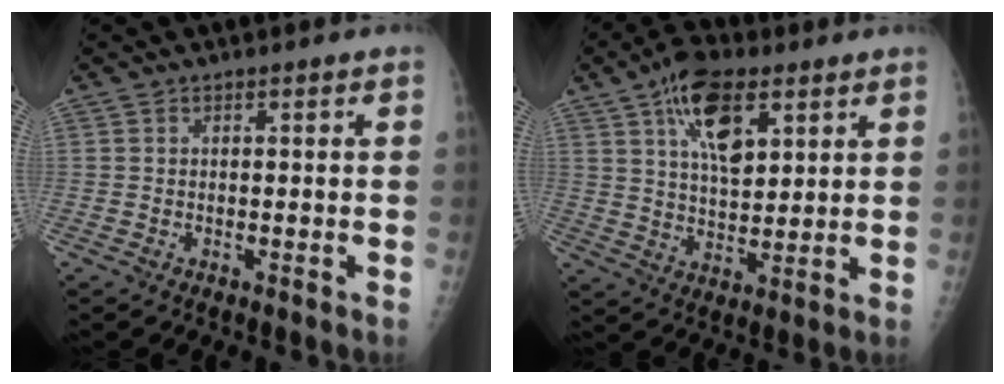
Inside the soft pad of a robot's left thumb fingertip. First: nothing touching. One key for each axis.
{"total": 12.4, "fx": 5.8, "fy": 6.1, "fz": 9.2, "tx": -0.133, "ty": -0.016, "tz": 0.102}